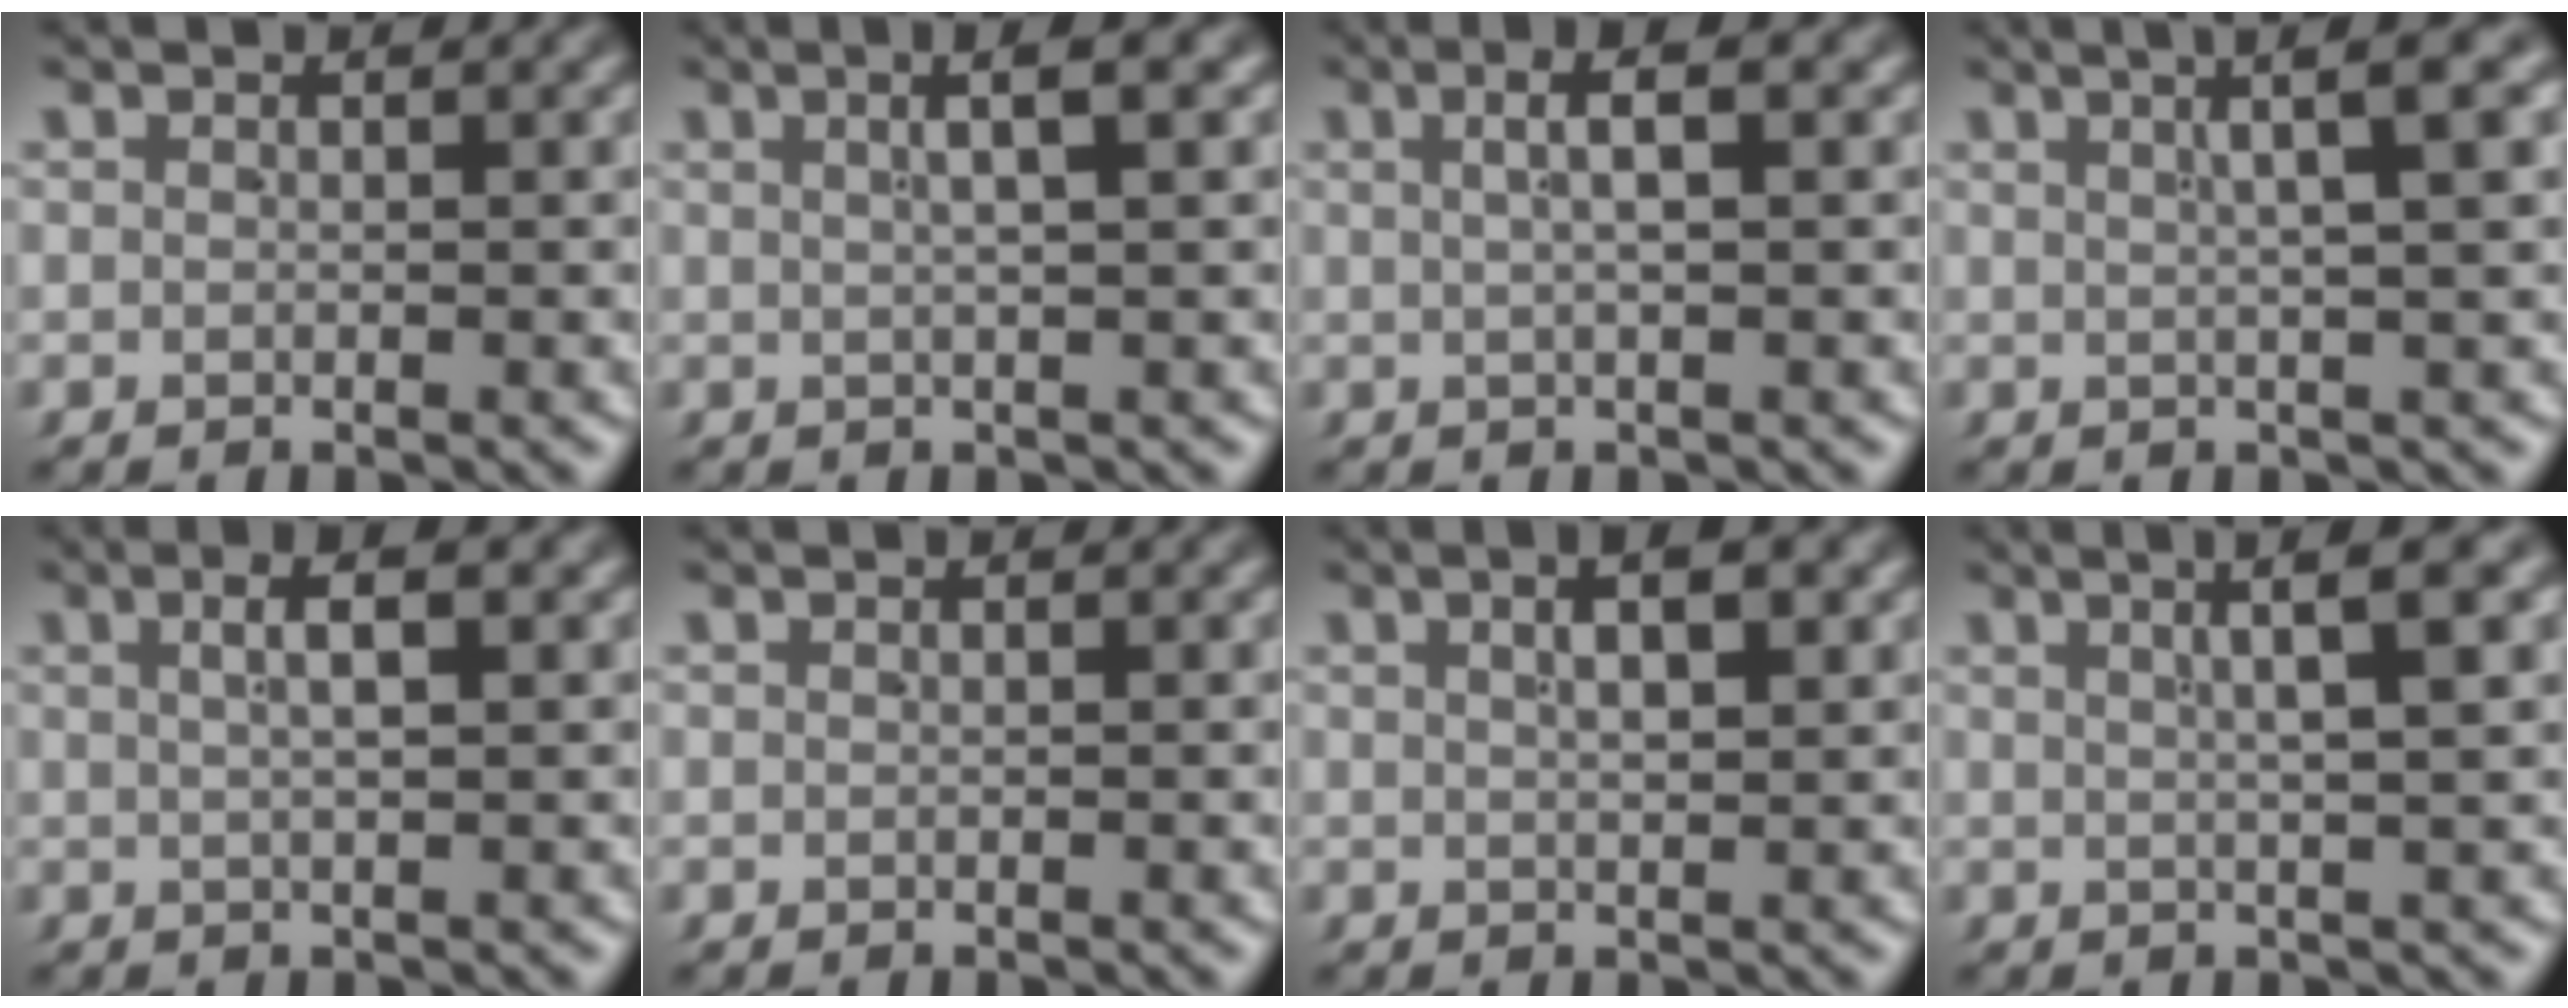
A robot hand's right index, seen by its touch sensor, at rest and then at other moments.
{"total": 2.9, "force": [1.3, -0.2, 2.6], "torque": [-0.030, 0.015, 0.022]}
{"total": 3.1, "force": [1.1, 0.3, 2.8], "torque": [-0.038, 0.014, 0.018]}
{"total": 4.7, "force": [2.5, -0.2, 4.0], "torque": [-0.043, 0.025, 0.034]}
{"total": 2.8, "force": [1.1, 0.3, 2.5], "torque": [-0.032, 0.012, 0.018]}
{"total": 0.0}
{"total": 2.7, "force": [1.3, 0.2, 2.3], "torque": [-0.022, 0.010, 0.022]}
{"total": 4.3, "force": [2.4, -0.5, 3.5], "torque": [-0.044, 0.020, 0.036]}